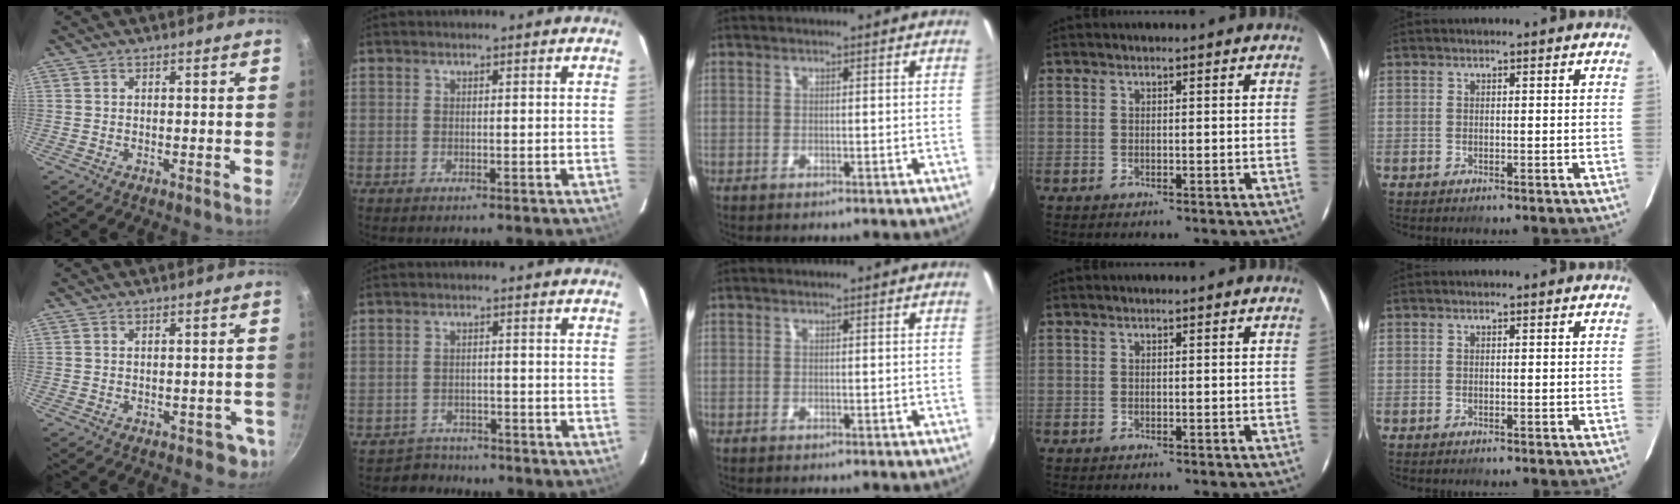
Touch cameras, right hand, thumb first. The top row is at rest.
{"thumb": {"total": 3.8, "force": [-1.2, 2.6, 2.5], "torque": [0.001, 0.018, 0.002]}, "index": {"total": 3.9, "force": [-3.2, 2.1, -0.7], "torque": [0.003, 0.012, -0.052]}}